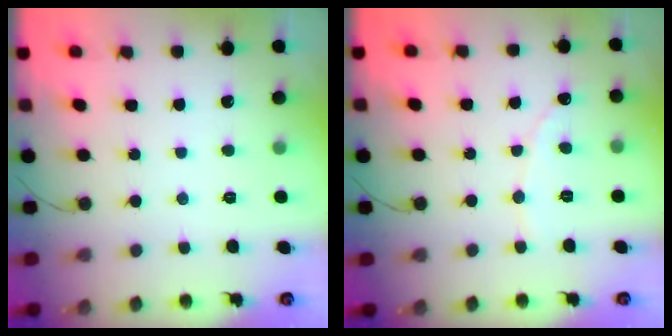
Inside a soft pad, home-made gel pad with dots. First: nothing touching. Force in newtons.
{"total": 2.5, "press": 2.5, "slide": 0.1}